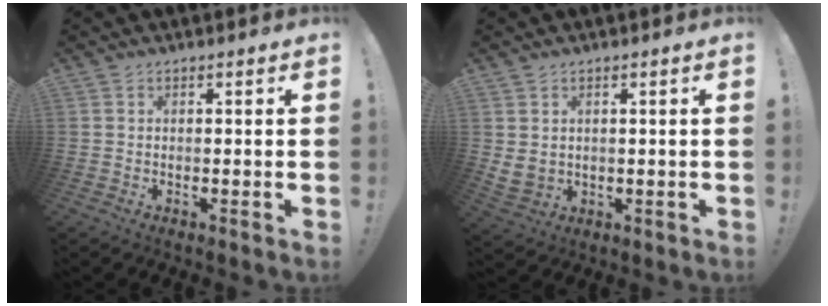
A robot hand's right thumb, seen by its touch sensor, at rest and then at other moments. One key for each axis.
{"total": 3.8, "fx": 2.1, "fy": 2.7, "fz": 1.7, "tx": -0.039, "ty": -0.011, "tz": 0.041}